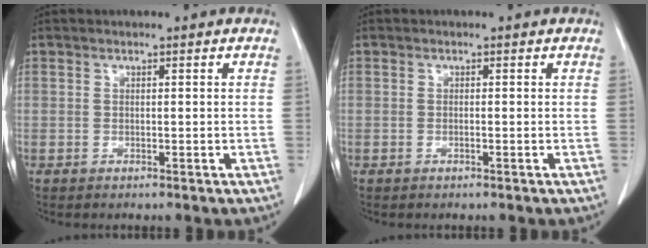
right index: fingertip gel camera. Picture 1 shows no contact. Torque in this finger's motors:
{"motor_torque": [-0.16, 0.12, -0.02, -0.01]}